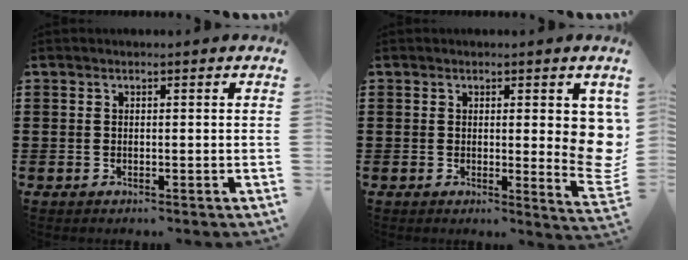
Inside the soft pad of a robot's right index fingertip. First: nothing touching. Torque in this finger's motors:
{"motor_torque": [0.37, 0.17, 0.53, 0.02]}